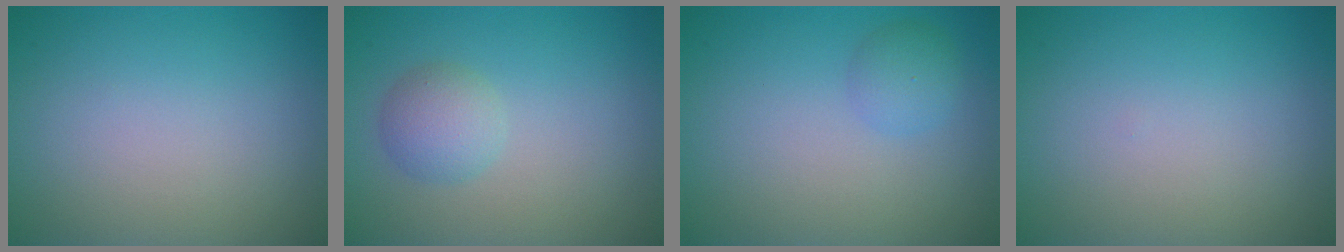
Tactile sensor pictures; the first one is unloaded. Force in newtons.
{"total": 2.4, "press": 2.4, "slide": 0.0}
{"total": 1.7, "press": 1.7, "slide": 0.0}
{"total": 0.0}